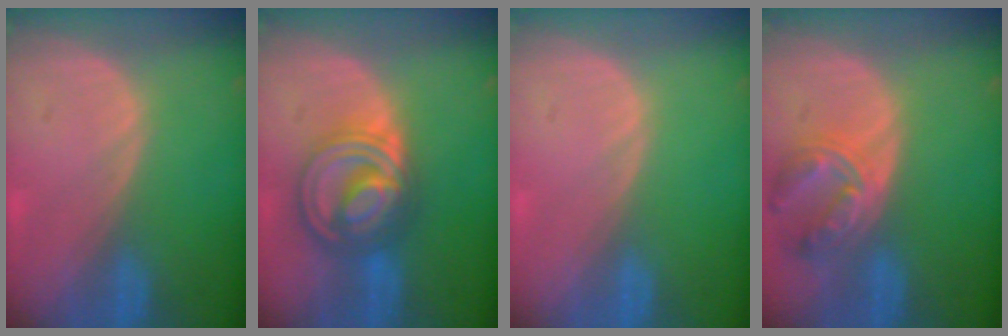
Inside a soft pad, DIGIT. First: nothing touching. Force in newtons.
{"total": 8.8, "press": 8.8, "slide": 0.7}
{"total": 0.0}
{"total": 7.9, "press": 6.9, "slide": 3.8}